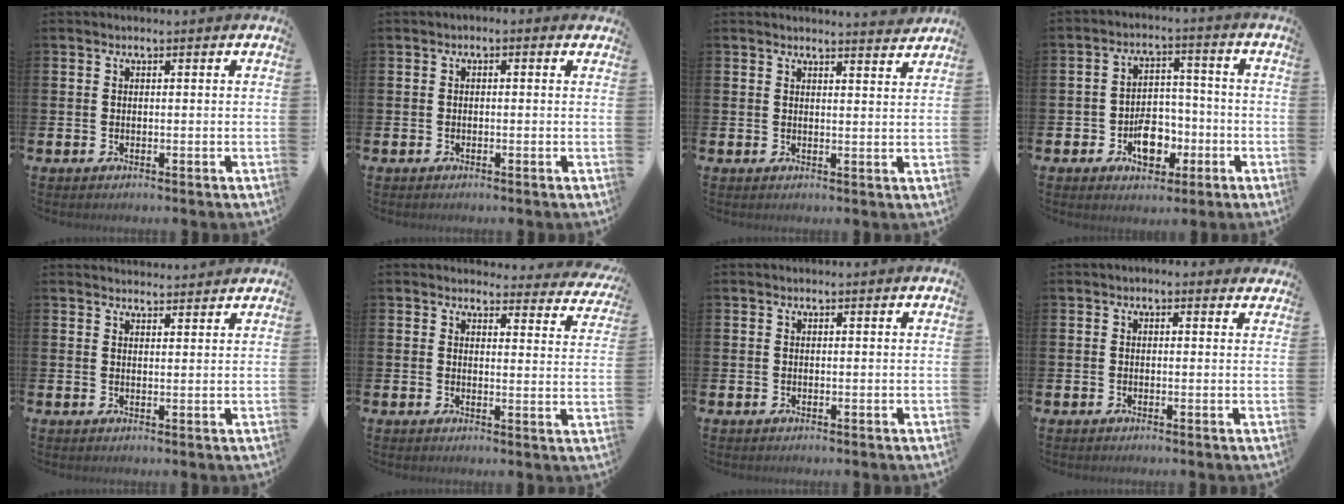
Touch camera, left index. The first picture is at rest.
{"total": 0.6, "force": [-0.5, 0.4, 0.2], "torque": [-0.004, 0.002, -0.011]}
{"total": 3.1, "force": [3.1, -0.3, -0.1], "torque": [0.012, -0.028, 0.052]}
{"total": 6.3, "force": [-2.5, 4.3, 3.8], "torque": [-0.056, 0.013, -0.046]}
{"total": 2.5, "force": [2.5, 0.3, -0.1], "torque": [0.004, -0.016, 0.044]}
{"total": 3.3, "force": [3.1, 1.0, 0.1], "torque": [-0.007, -0.024, 0.052]}
{"total": 0.0}
{"total": 0.6, "force": [0.2, 0.5, 0.2], "torque": [0.004, 0.004, -0.001]}